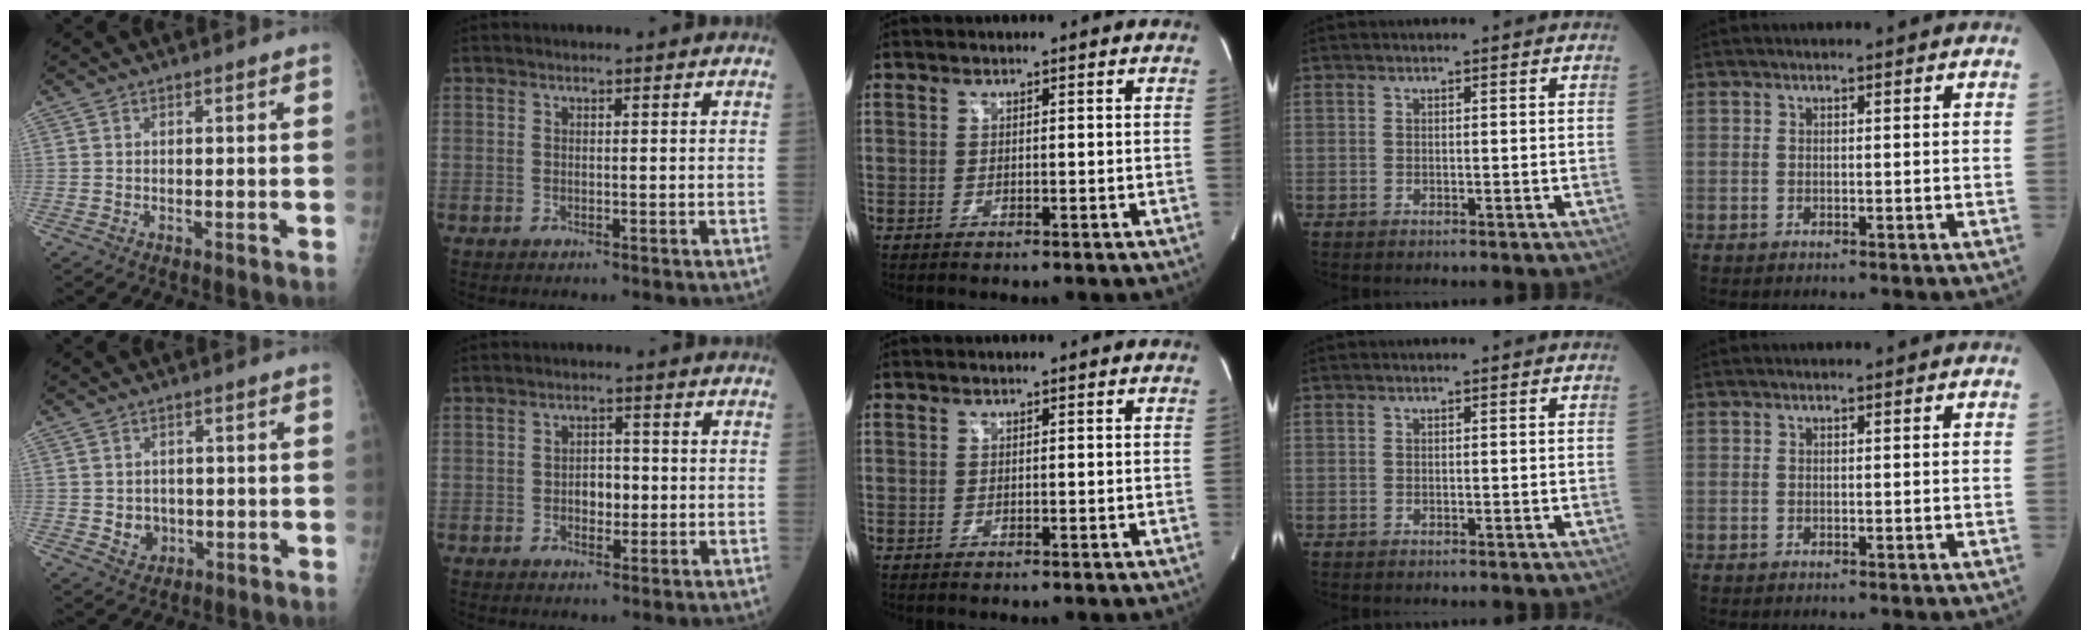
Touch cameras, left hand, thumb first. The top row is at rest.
{"thumb": {"total": 3.5, "force": [-0.3, 3.1, 1.5], "torque": [-0.008, 0.000, 0.006]}, "index": {"total": 3.1, "force": [-0.9, 1.8, 2.3], "torque": [-0.034, 0.002, -0.012]}}